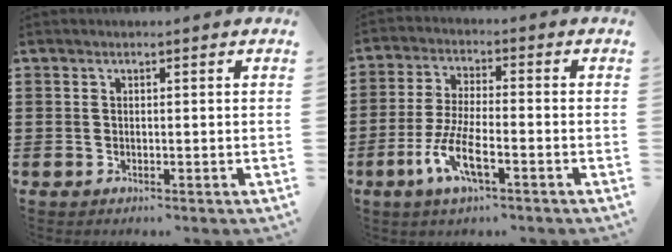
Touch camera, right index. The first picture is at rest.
{"total": 7.6, "force": [-3.6, 1.8, 6.4], "torque": [-0.152, -0.015, -0.074]}